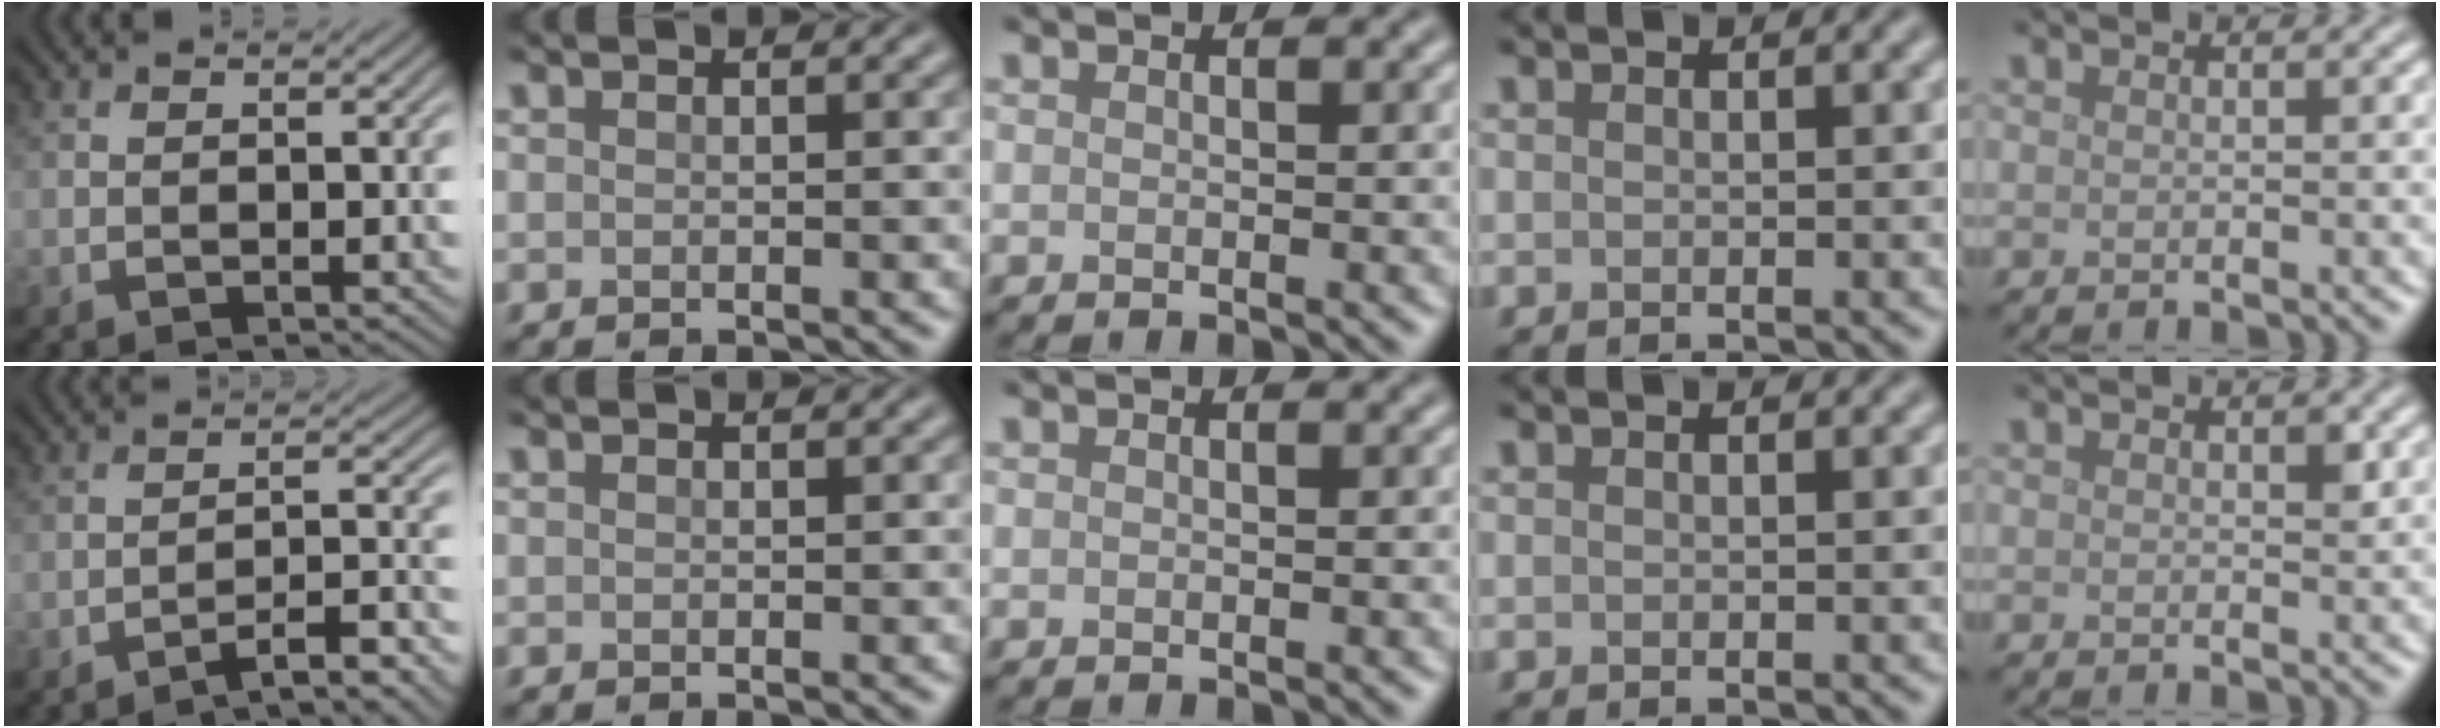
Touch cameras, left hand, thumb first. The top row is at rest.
{"thumb": {"total": 5.8, "force": [-4.5, 0.8, 3.6], "torque": [-0.042, 0.021, -0.076]}, "little": {"total": 0.8, "force": [0.3, 0.4, 0.6], "torque": [-0.003, -0.002, 0.003]}}